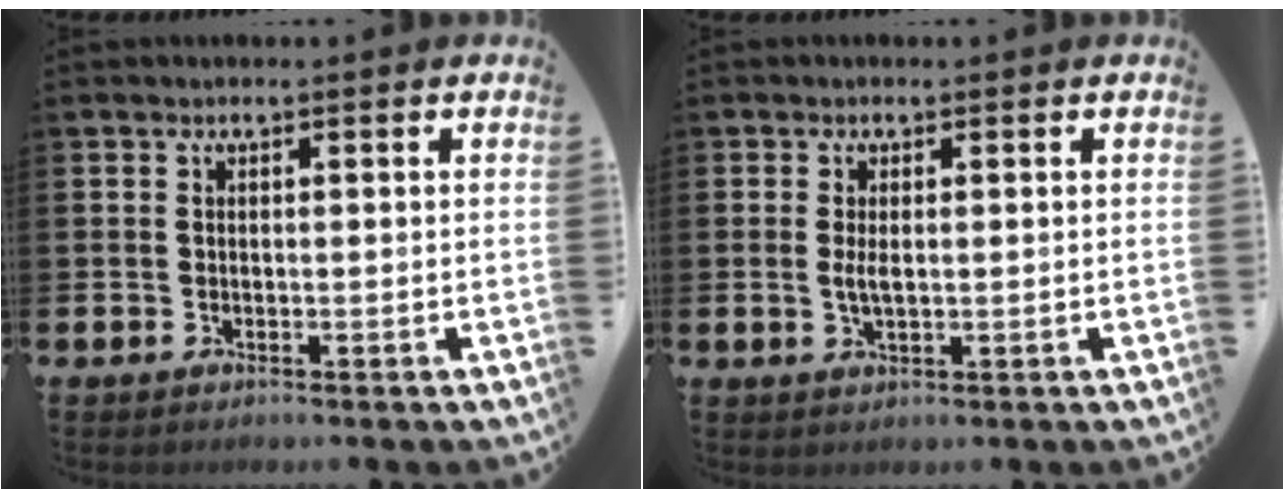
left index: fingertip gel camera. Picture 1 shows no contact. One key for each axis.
{"total": 2.1, "fx": 0.2, "fy": 0.8, "fz": 1.9, "tx": -0.033, "ty": 0.002, "tz": 0.000}